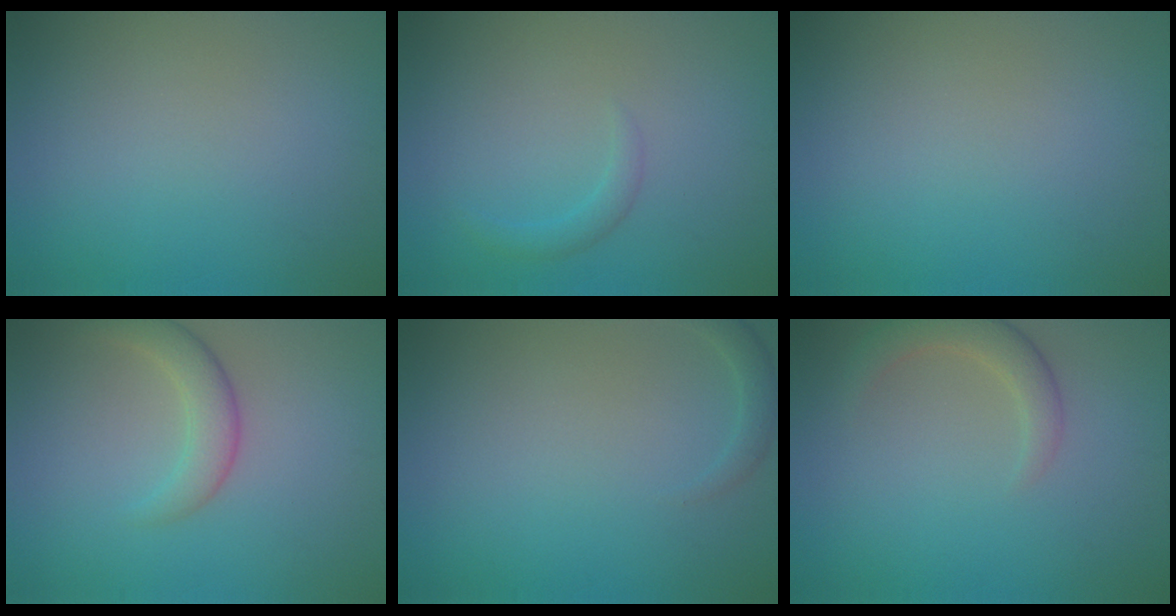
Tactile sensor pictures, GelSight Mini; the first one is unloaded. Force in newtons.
{"total": 1.2, "press": 1.1, "slide": 0.1}
{"total": 0.0}
{"total": 2.6, "press": 2.6, "slide": 0.1}
{"total": 1.2, "press": 1.1, "slide": 0.1}
{"total": 2.5, "press": 2.5, "slide": 0.2}